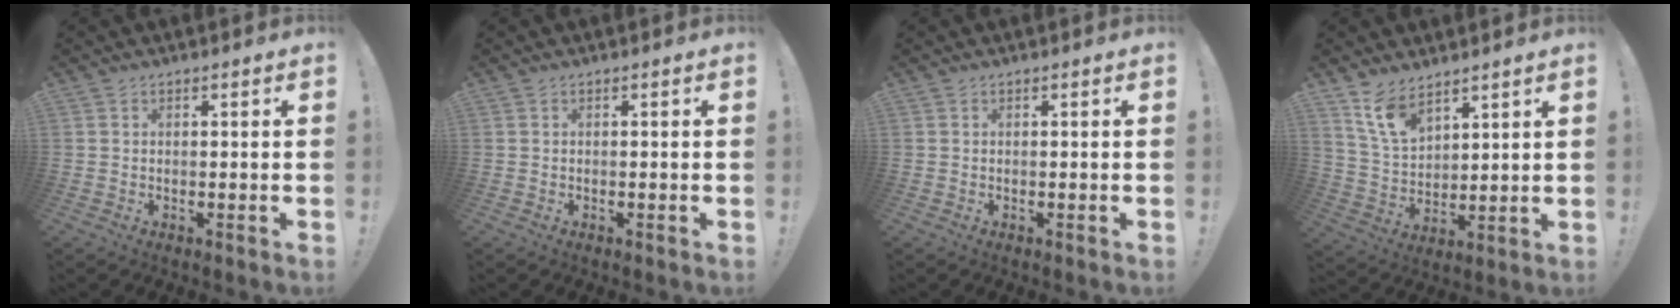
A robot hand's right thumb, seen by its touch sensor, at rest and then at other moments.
{"total": 0.0}
{"total": 0.0}
{"total": 10.6, "force": [7.8, 5.5, 4.5], "torque": [-0.099, -0.040, 0.155]}